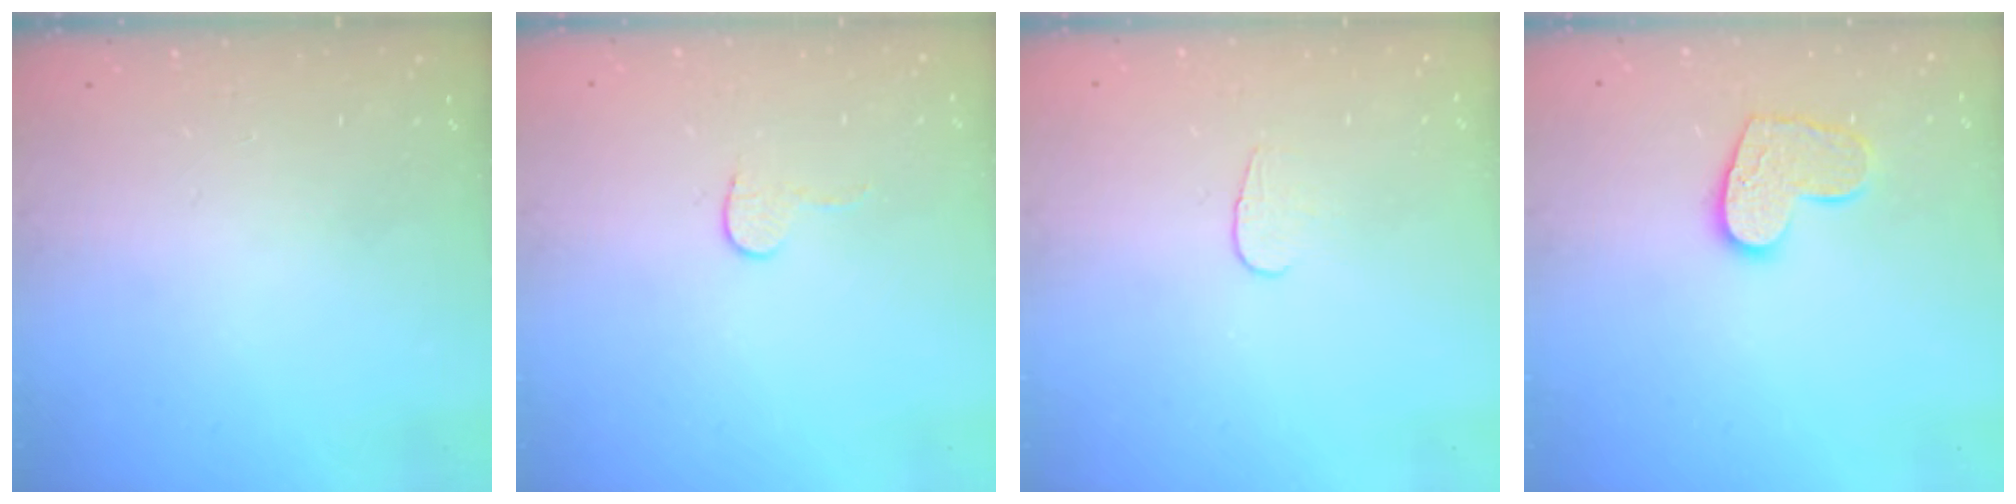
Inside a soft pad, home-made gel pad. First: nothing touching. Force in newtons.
{"total": 4.0, "press": 4.0, "slide": 0.4}
{"total": 3.8, "press": 3.8, "slide": 0.4}
{"total": 11.3, "press": 11.2, "slide": 0.7}